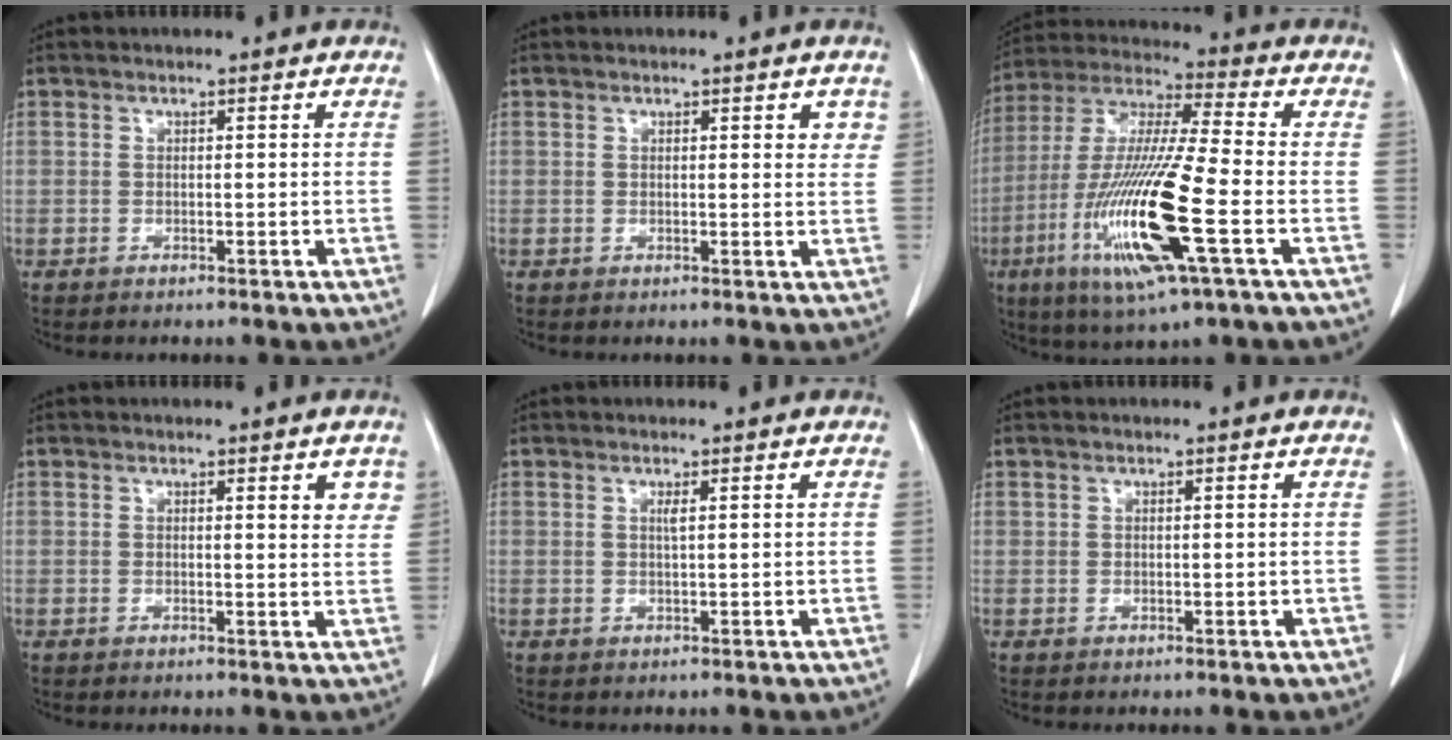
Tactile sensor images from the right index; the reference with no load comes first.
{"total": 2.2, "force": [1.1, 0.9, 1.6], "torque": [-0.012, -0.003, 0.010]}
{"total": 18.9, "force": [-5.8, 1.0, 18.0], "torque": [-0.382, -0.025, -0.110]}
{"total": 2.9, "force": [1.6, 0.8, 2.3], "torque": [-0.021, -0.007, 0.015]}
{"total": 0.8, "force": [0.3, -0.1, 0.7], "torque": [-0.018, -0.002, 0.006]}
{"total": 0.0}